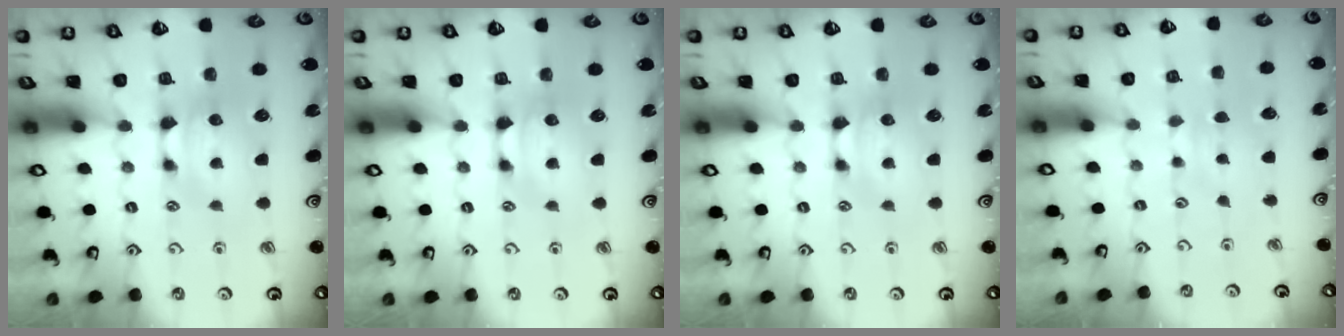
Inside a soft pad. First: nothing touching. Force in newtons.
{"total": 0.0}
{"total": 0.0}
{"total": 2.3, "press": 2.3, "slide": 0.3}